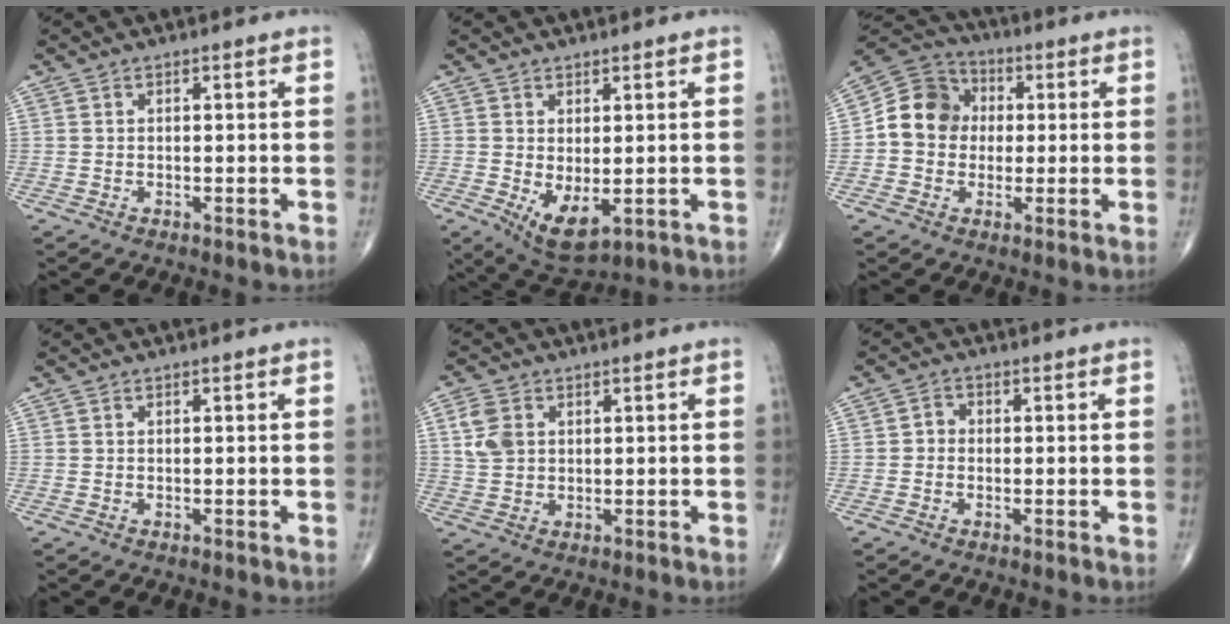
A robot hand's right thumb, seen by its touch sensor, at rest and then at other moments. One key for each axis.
{"total": 6.4, "fx": -0.9, "fy": 3.1, "fz": 5.5, "tx": -0.081, "ty": -0.015, "tz": 0.003}
{"total": 10.7, "fx": 0.4, "fy": 9.3, "fz": 5.1, "tx": -0.068, "ty": 0.028, "tz": -0.008}
{"total": 0.0}
{"total": 5.3, "fx": 1.5, "fy": 3.9, "fz": 3.3, "tx": -0.060, "ty": 0.000, "tz": 0.033}
{"total": 1.9, "fx": -0.4, "fy": 1.7, "fz": 0.9, "tx": -0.003, "ty": 0.006, "tz": -0.014}